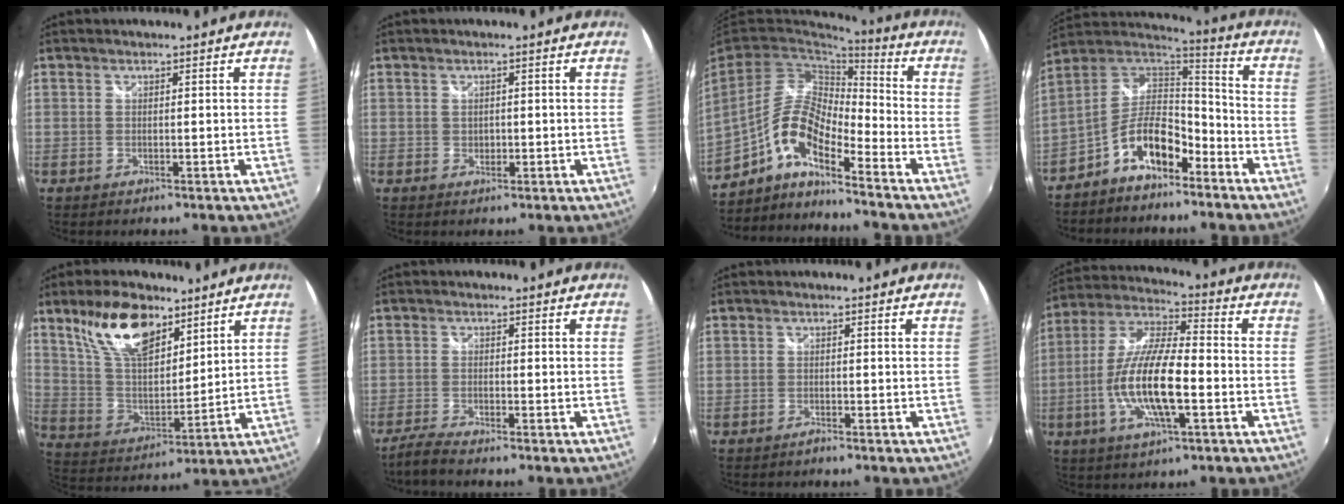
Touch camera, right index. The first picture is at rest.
{"total": 1.1, "force": [-0.3, 1.0, 0.3], "torque": [-0.003, -0.001, -0.003]}
{"total": 11.3, "force": [-6.4, 3.2, 8.7], "torque": [-0.165, 0.001, -0.127]}
{"total": 12.6, "force": [-6.9, 6.0, 8.7], "torque": [-0.174, 0.018, -0.124]}
{"total": 15.6, "force": [10.0, 7.1, 9.6], "torque": [-0.181, 0.017, 0.193]}
{"total": 3.2, "force": [-2.9, -0.1, 1.3], "torque": [-0.049, -0.004, -0.062]}
{"total": 0.9, "force": [-0.8, 0.0, 0.3], "torque": [-0.004, -0.003, -0.016]}
{"total": 14.9, "force": [-4.1, 4.1, 13.7], "torque": [-0.277, -0.006, -0.080]}